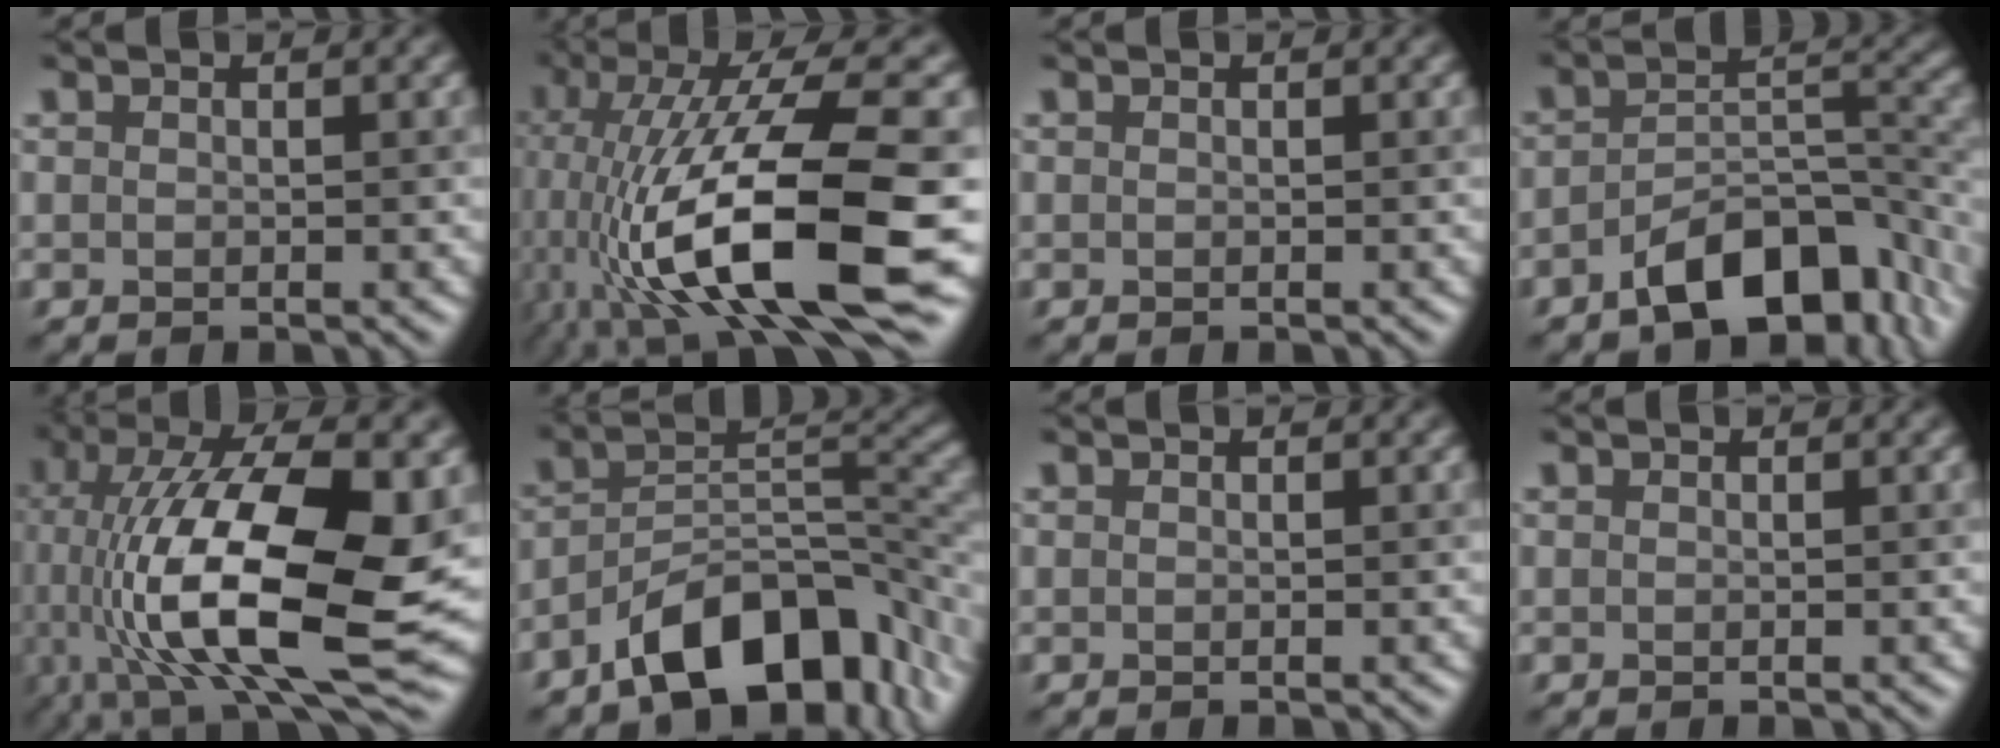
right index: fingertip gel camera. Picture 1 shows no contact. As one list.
[{"total": 15.2, "force": [-3.9, 4.8, 13.9], "torque": [-0.247, 0.007, -0.060]}, {"total": 0.0}, {"total": 9.7, "force": [-5.8, 4.6, 6.3], "torque": [-0.085, 0.008, -0.087]}, {"total": 16.6, "force": [-0.6, 6.7, 15.1], "torque": [-0.266, 0.016, -0.007]}, {"total": 11.2, "force": [-6.9, 5.5, 7.0], "torque": [-0.096, 0.009, -0.120]}, {"total": 0.0}, {"total": 0.0}]